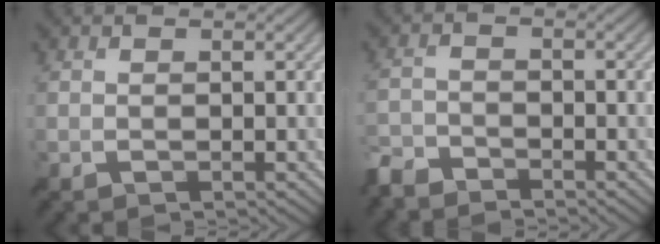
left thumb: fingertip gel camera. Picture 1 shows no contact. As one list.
[{"total": 3.5, "force": [-3.3, 0.9, 0.7], "torque": [-0.015, -0.008, -0.081]}]